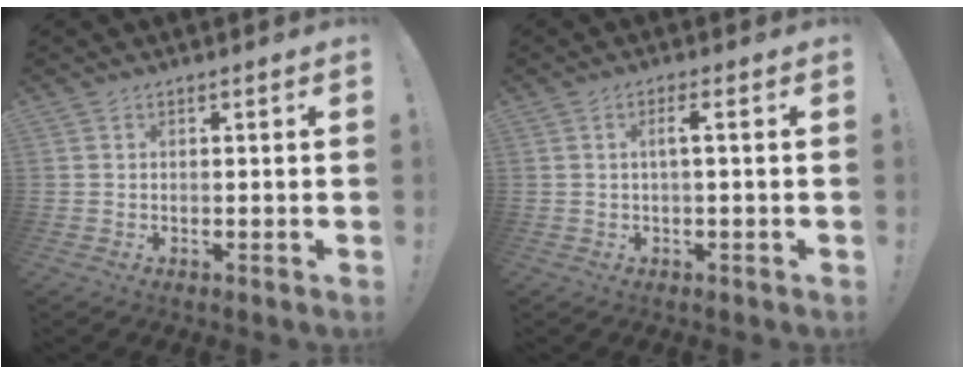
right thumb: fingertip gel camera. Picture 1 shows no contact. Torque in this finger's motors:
{"motor_torque": [-0.10, 0.00, 0.05, 0.19, 0.01]}